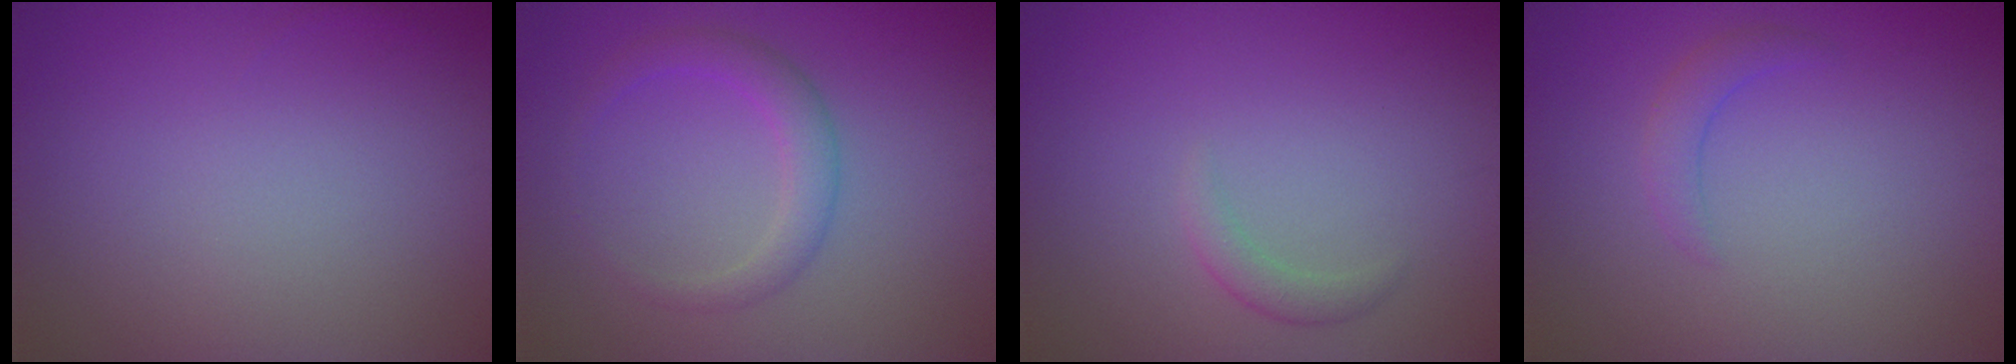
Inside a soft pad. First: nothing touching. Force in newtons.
{"total": 2.6, "press": 2.6, "slide": 0.1}
{"total": 1.2, "press": 1.2, "slide": 0.1}
{"total": 1.6, "press": 1.6, "slide": 0.2}